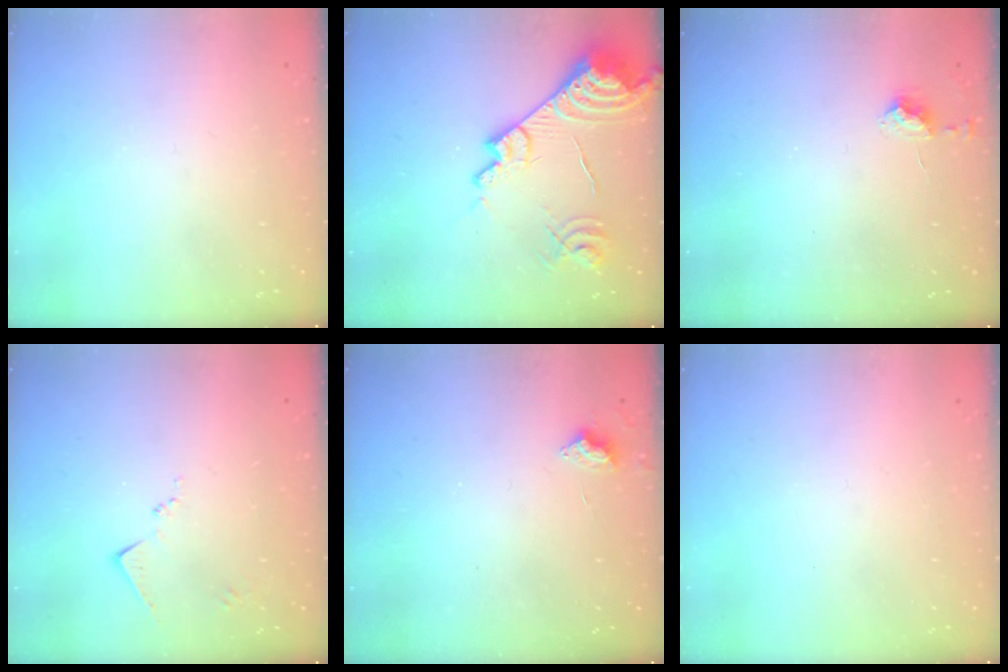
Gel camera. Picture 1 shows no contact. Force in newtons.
{"total": 18.0, "press": 17.9, "slide": 1.8}
{"total": 6.6, "press": 6.6, "slide": 0.9}
{"total": 7.8, "press": 7.7, "slide": 0.8}
{"total": 7.2, "press": 7.2, "slide": 0.9}
{"total": 0.0}